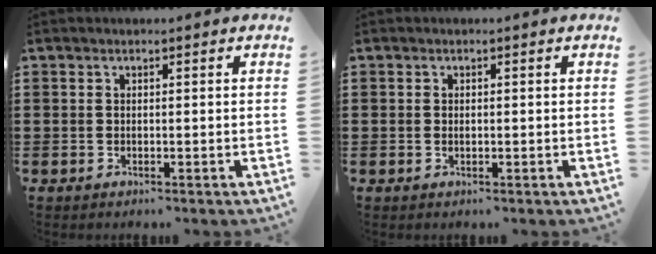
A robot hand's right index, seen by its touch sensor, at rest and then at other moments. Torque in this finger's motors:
{"motor_torque": [0.00, 2.13, -0.05, -0.01]}